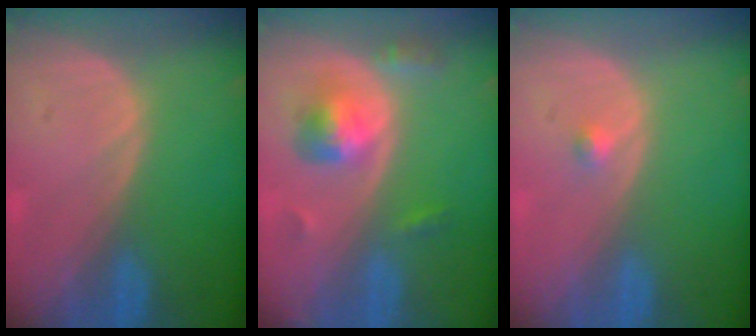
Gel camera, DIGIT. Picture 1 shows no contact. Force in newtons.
{"total": 5.7, "press": 5.2, "slide": 2.4}
{"total": 1.1, "press": 0.9, "slide": 0.5}